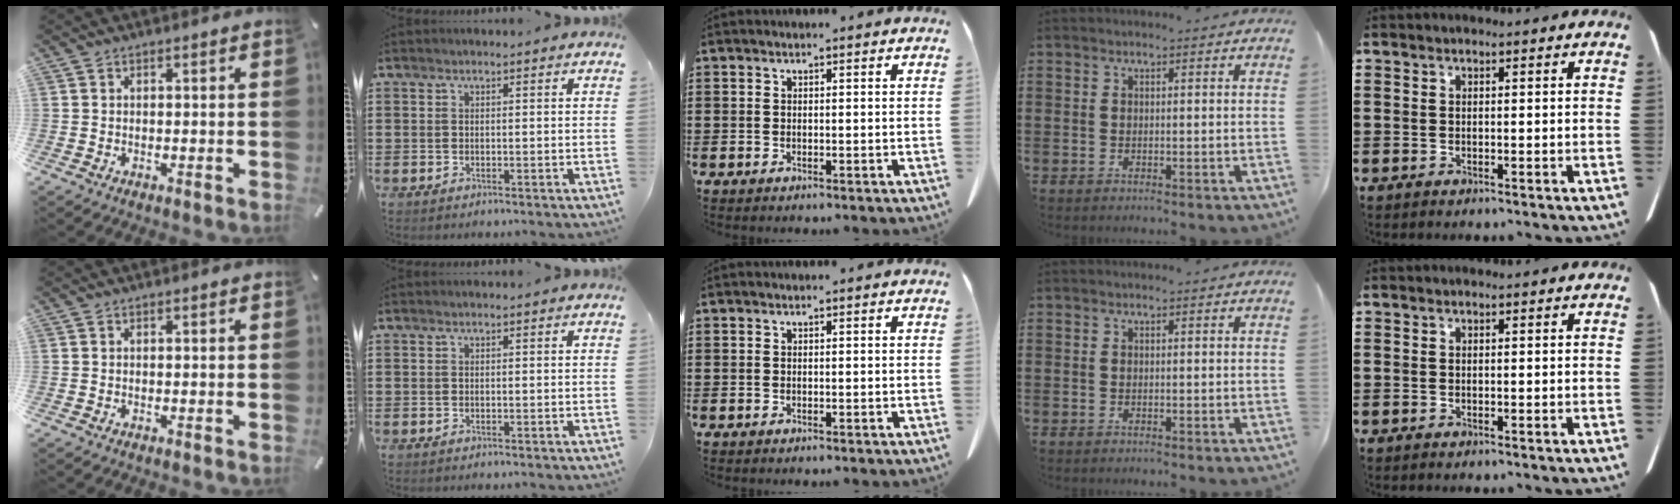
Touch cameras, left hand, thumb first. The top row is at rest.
{}